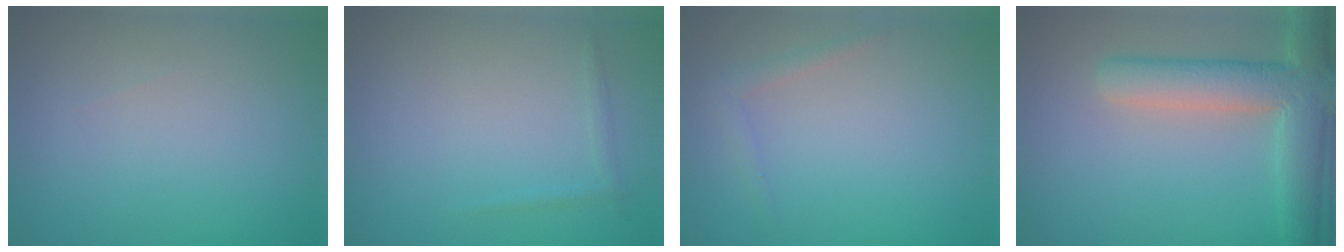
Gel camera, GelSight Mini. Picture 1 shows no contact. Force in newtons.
{"total": 0.7, "press": 0.7, "slide": 0.0}
{"total": 1.1, "press": 1.1, "slide": 0.1}
{"total": 6.6, "press": 6.6, "slide": 0.6}